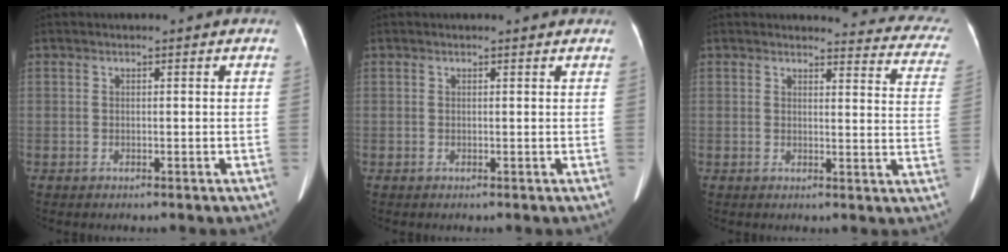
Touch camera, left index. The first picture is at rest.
{"total": 0.8, "force": [0.8, 0.0, 0.1], "torque": [-0.008, 0.000, 0.006]}
{"total": 13.2, "force": [12.7, 2.6, 2.1], "torque": [0.020, -0.079, 0.095]}